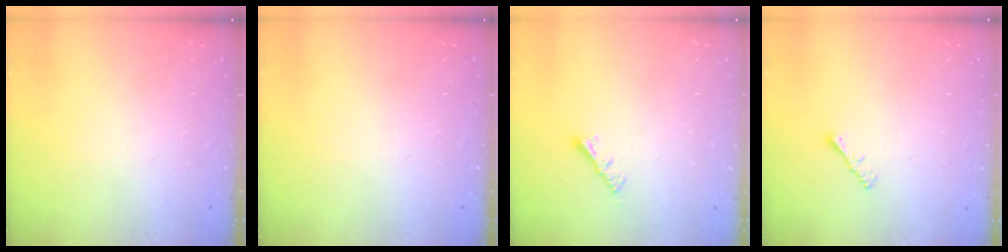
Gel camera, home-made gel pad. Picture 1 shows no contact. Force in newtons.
{"total": 0.0}
{"total": 3.7, "press": 3.7, "slide": 0.5}
{"total": 1.3, "press": 1.3, "slide": 0.4}